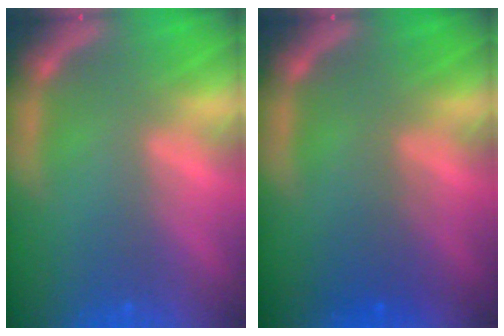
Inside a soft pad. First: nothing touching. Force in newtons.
{"total": 2.4}